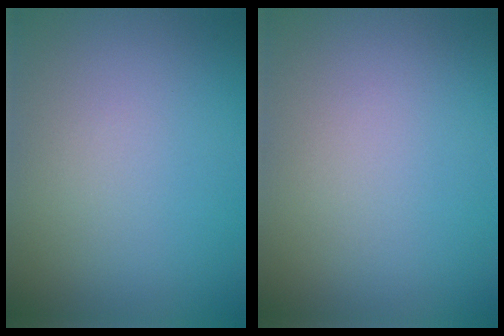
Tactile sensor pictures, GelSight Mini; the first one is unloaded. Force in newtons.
{"total": 0.0}